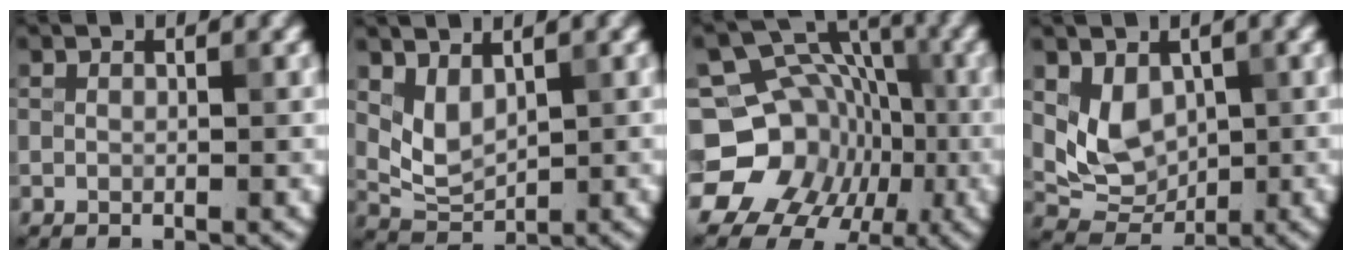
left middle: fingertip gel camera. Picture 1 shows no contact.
{"total": 2.7, "force": [1.3, 1.5, 1.8], "torque": [-0.039, -0.008, 0.037]}
{"total": 15.4, "force": [-4.7, 13.6, 5.3], "torque": [-0.117, -0.001, -0.085]}
{"total": 4.2, "force": [0.9, 3.2, 2.6], "torque": [-0.044, -0.011, 0.023]}